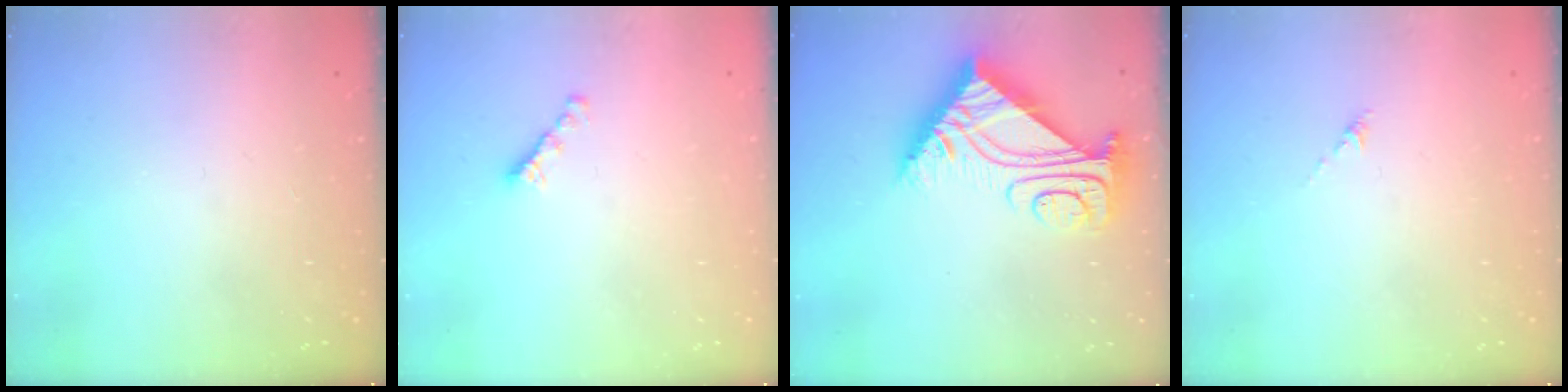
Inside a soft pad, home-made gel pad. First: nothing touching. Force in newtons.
{"total": 2.7, "press": 2.6, "slide": 0.8}
{"total": 11.1, "press": 11.0, "slide": 1.0}
{"total": 0.0}